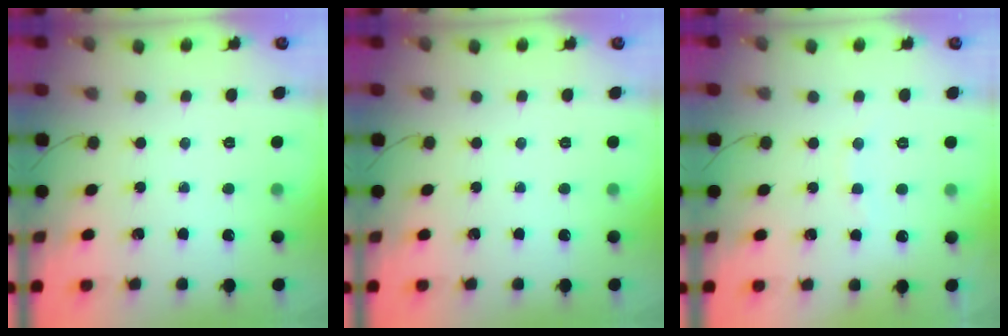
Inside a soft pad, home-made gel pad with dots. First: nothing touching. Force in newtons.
{"total": 0.0}
{"total": 5.7, "press": 5.7, "slide": 0.9}